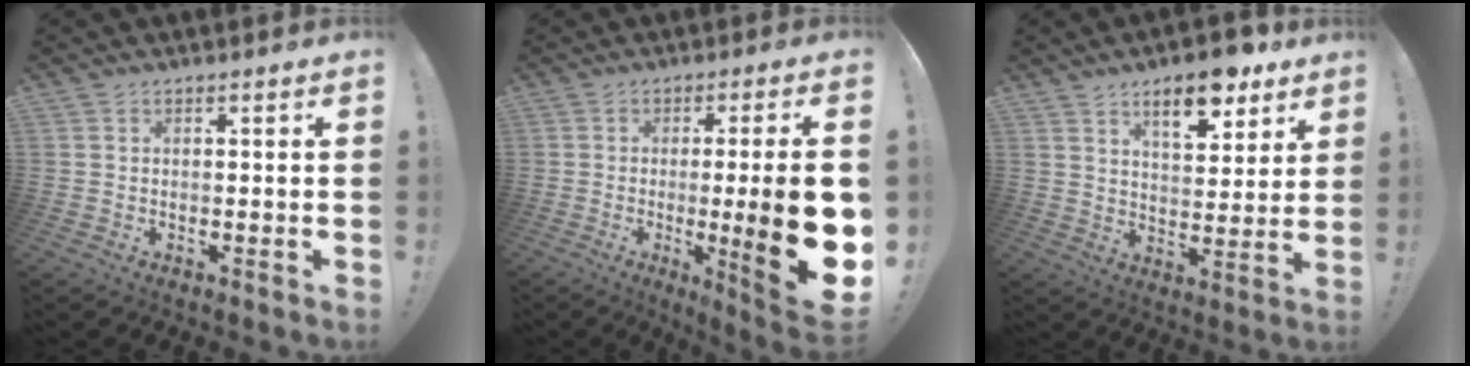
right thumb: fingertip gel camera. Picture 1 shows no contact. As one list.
[{"total": 18.7, "force": [-2.5, 1.7, 18.5], "torque": [-0.267, -0.010, -0.029]}, {"total": 12.0, "force": [7.8, 4.6, 7.9], "torque": [-0.108, -0.043, 0.133]}]